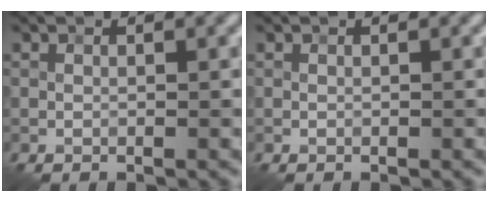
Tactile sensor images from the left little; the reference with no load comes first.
{"total": 0.0}